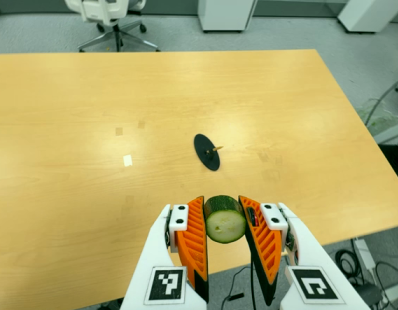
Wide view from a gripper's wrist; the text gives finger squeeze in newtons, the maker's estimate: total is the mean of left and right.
{"total": 11.1, "left": 10.6, "right": 11.6}